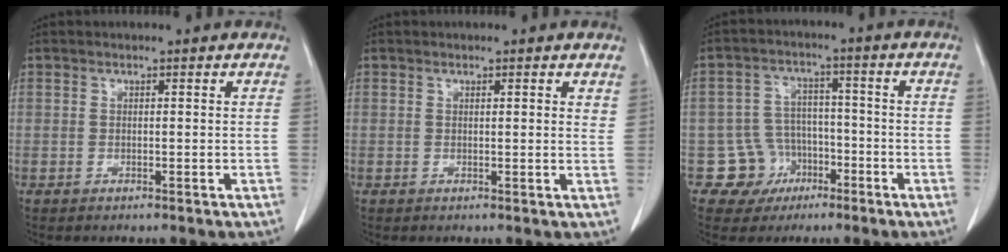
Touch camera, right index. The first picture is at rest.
{"total": 1.5, "force": [1.1, 0.2, 1.0], "torque": [-0.014, -0.003, 0.009]}
{"total": 7.0, "force": [-3.1, 6.3, 0.1], "torque": [0.010, 0.016, -0.044]}